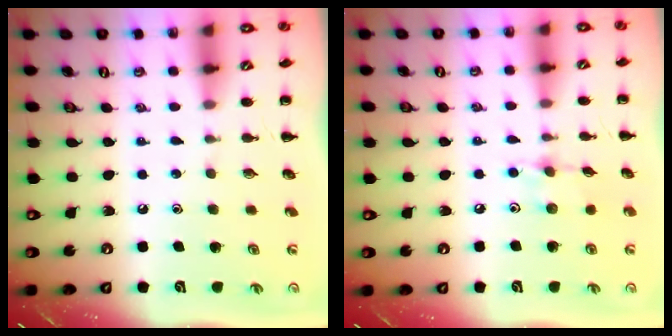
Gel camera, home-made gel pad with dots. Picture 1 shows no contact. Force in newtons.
{"total": 5.5, "press": 5.5, "slide": 1.0}